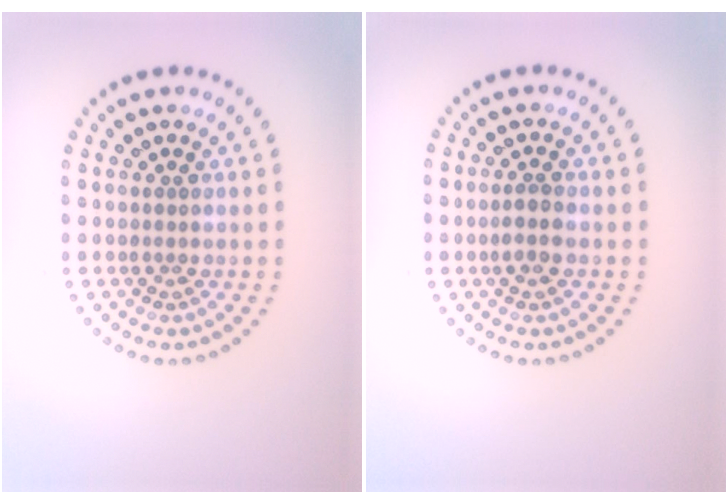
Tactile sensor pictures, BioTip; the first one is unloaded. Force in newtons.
{"total": 1.8, "press": 1.7, "slide": 0.6}